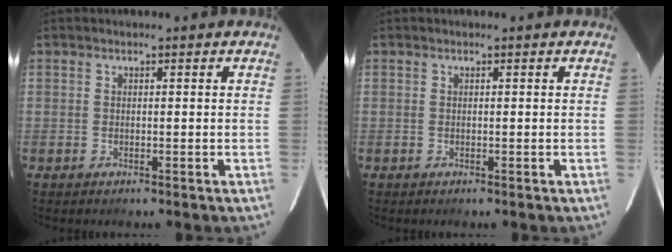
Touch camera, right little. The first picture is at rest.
{"total": 0.0}